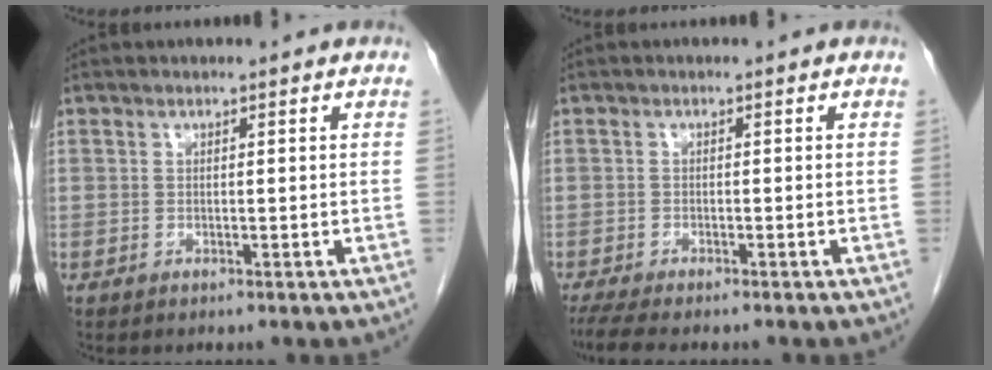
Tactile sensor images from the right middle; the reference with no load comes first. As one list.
[{"total": 6.3, "force": [-5.2, 1.0, 3.4], "torque": [-0.055, -0.015, -0.081]}]